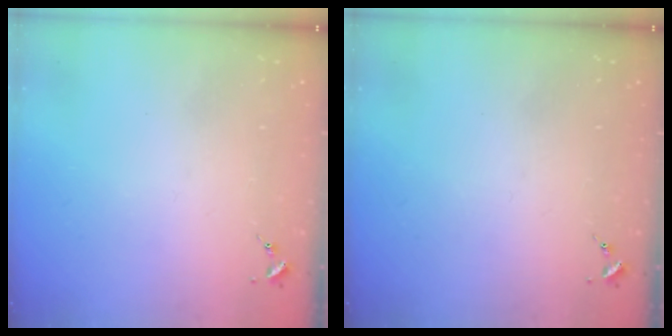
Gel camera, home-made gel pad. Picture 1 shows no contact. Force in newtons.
{"total": 0.0}